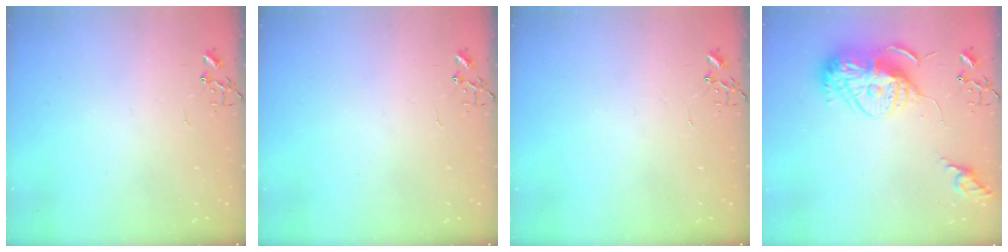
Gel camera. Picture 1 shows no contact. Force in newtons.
{"total": 0.0}
{"total": 0.0}
{"total": 14.3, "press": 14.2, "slide": 2.0}